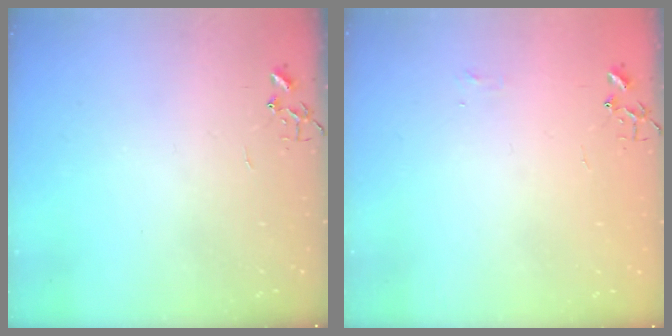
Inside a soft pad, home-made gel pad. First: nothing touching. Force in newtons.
{"total": 3.9, "press": 3.9, "slide": 0.6}